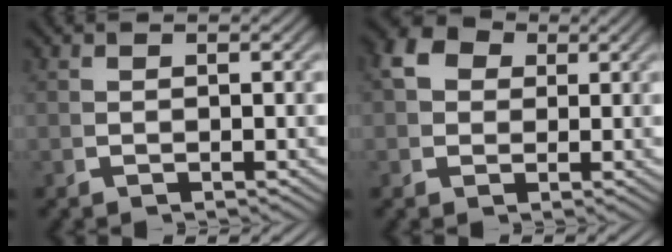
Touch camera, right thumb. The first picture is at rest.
{"total": 6.0, "force": [2.1, 4.8, 3.0], "torque": [-0.062, 0.000, 0.029]}